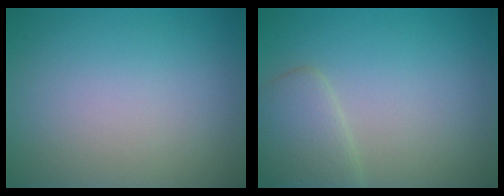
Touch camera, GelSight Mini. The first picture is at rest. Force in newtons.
{"total": 2.9, "press": 2.9, "slide": 0.2}